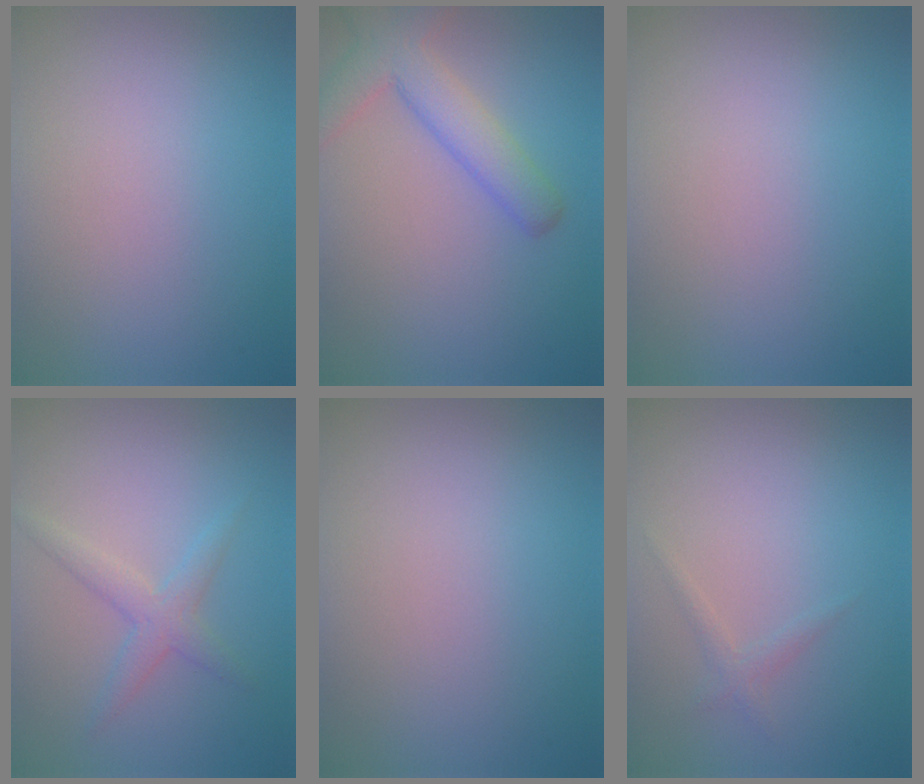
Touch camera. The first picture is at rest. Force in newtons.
{"total": 4.8, "press": 4.8, "slide": 0.3}
{"total": 0.0}
{"total": 2.2, "press": 2.2, "slide": 0.1}
{"total": 0.0}
{"total": 1.0, "press": 1.0, "slide": 0.0}